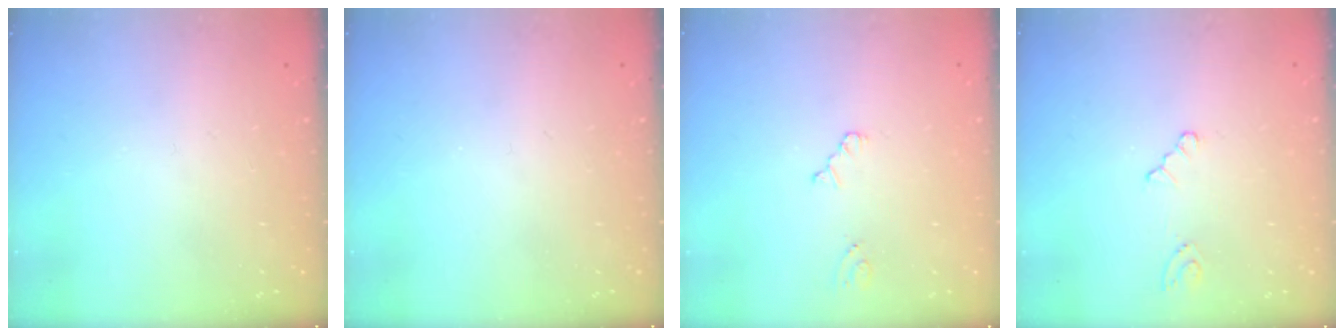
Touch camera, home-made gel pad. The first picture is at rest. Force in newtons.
{"total": 0.0}
{"total": 2.2, "press": 2.2, "slide": 0.4}
{"total": 2.8, "press": 2.8, "slide": 0.4}